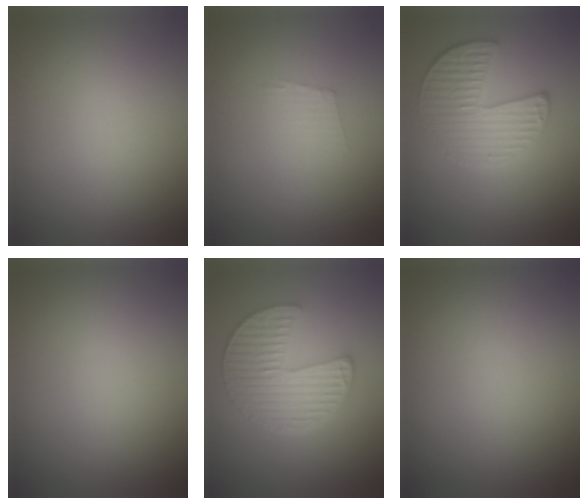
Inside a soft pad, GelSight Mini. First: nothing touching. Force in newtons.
{"total": 1.1, "press": 1.0, "slide": 0.2}
{"total": 3.6, "press": 3.6, "slide": 0.1}
{"total": 0.0}
{"total": 6.0, "press": 4.8, "slide": 3.6}
{"total": 0.0}